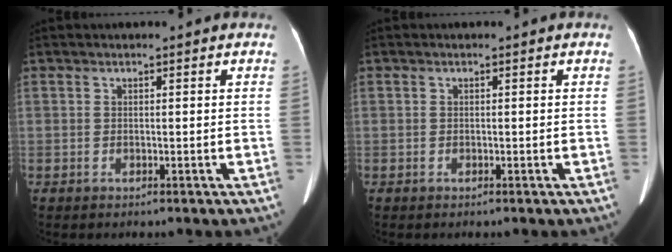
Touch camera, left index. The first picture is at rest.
{"total": 0.0}